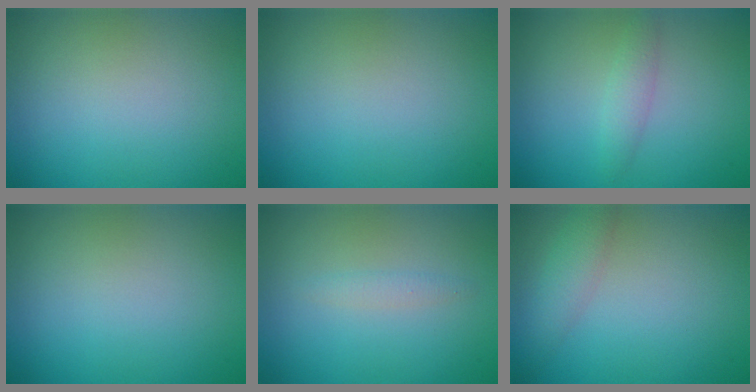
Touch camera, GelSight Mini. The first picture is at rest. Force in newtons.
{"total": 0.0}
{"total": 1.5, "press": 1.5, "slide": 0.0}
{"total": 0.0}
{"total": 1.0, "press": 1.0, "slide": 0.0}
{"total": 2.5, "press": 2.5, "slide": 0.1}